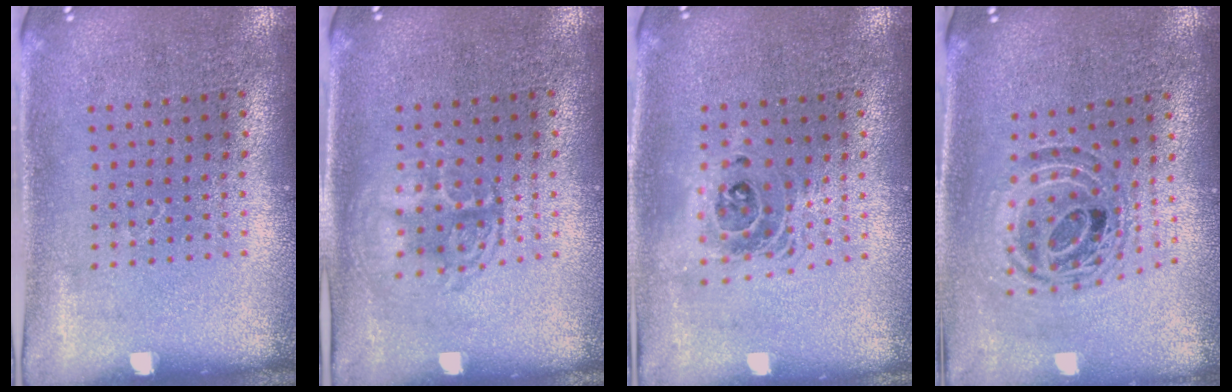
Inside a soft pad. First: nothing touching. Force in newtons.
{"total": 1.1, "press": 1.1, "slide": 0.2}
{"total": 1.5, "press": 1.2, "slide": 0.9}
{"total": 1.0, "press": 0.9, "slide": 0.2}